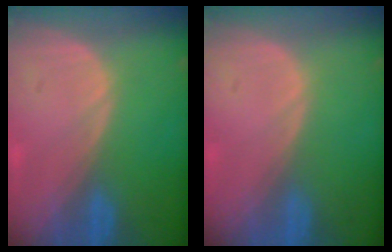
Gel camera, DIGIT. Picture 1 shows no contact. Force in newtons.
{"total": 0.0}